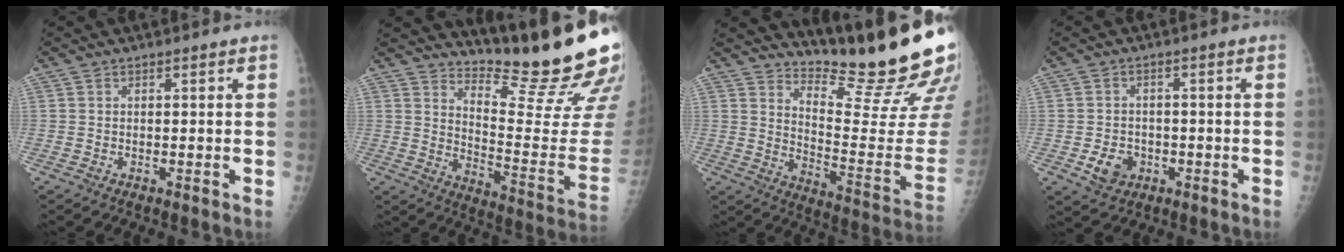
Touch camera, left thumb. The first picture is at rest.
{"total": 18.9, "force": [16.8, 1.2, 8.7], "torque": [-0.107, -0.179, 0.239]}
{"total": 19.2, "force": [16.8, 1.5, 9.1], "torque": [-0.112, -0.173, 0.241]}
{"total": 5.1, "force": [-1.7, 4.1, 2.5], "torque": [-0.029, 0.007, -0.023]}